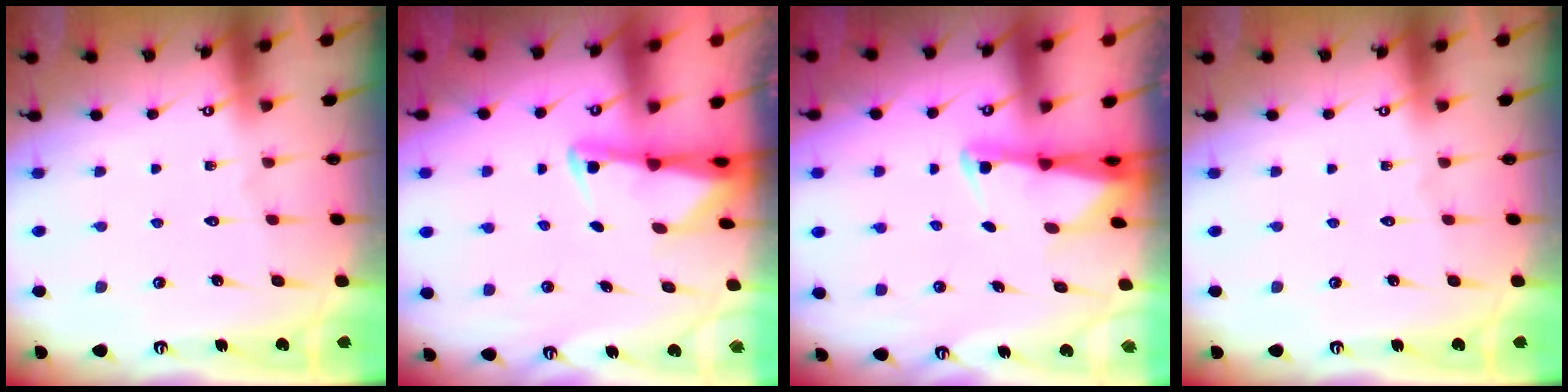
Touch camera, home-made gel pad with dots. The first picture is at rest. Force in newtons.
{"total": 2.4, "press": 2.4, "slide": 0.5}
{"total": 2.7, "press": 2.6, "slide": 0.5}
{"total": 0.0}